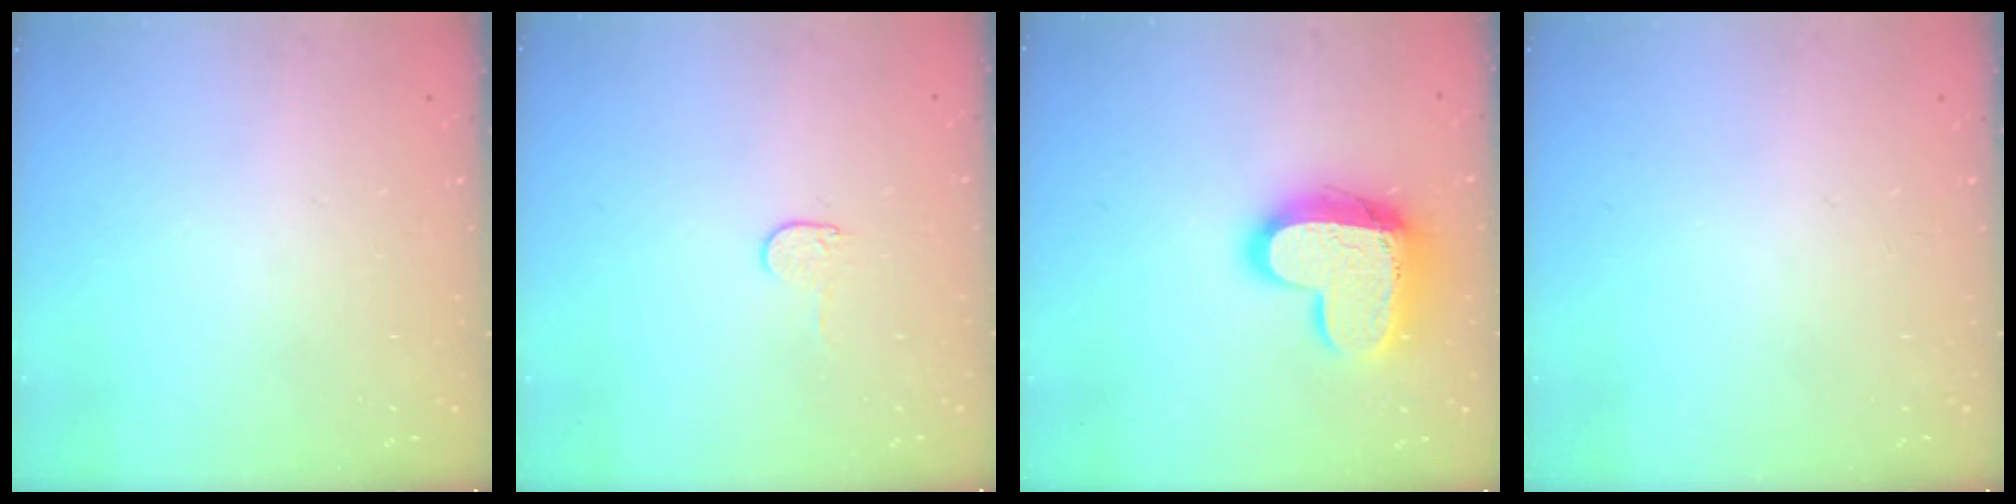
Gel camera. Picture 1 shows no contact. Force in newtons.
{"total": 3.8, "press": 3.8, "slide": 0.4}
{"total": 16.3, "press": 16.3, "slide": 1.0}
{"total": 0.0}